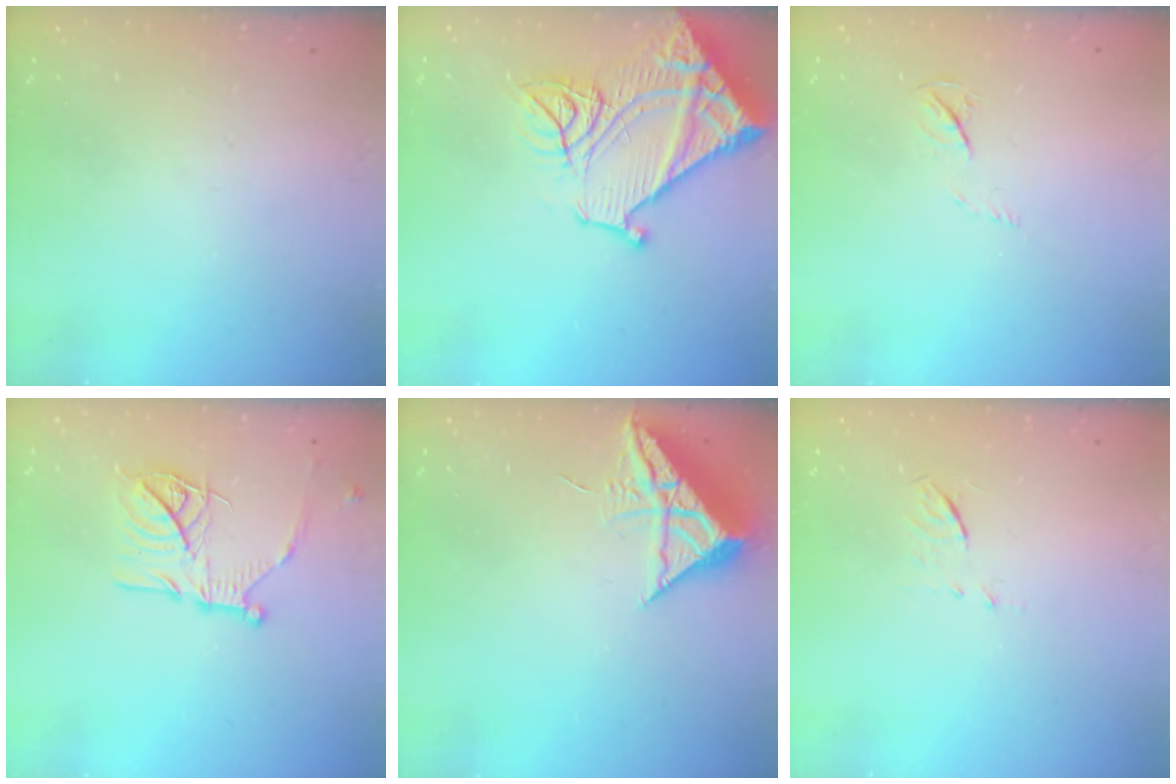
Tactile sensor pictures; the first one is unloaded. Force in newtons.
{"total": 22.0, "press": 21.8, "slide": 2.5}
{"total": 3.3, "press": 3.2, "slide": 0.5}
{"total": 17.1, "press": 17.0, "slide": 1.5}
{"total": 10.0, "press": 9.9, "slide": 0.8}
{"total": 4.2, "press": 4.1, "slide": 0.9}